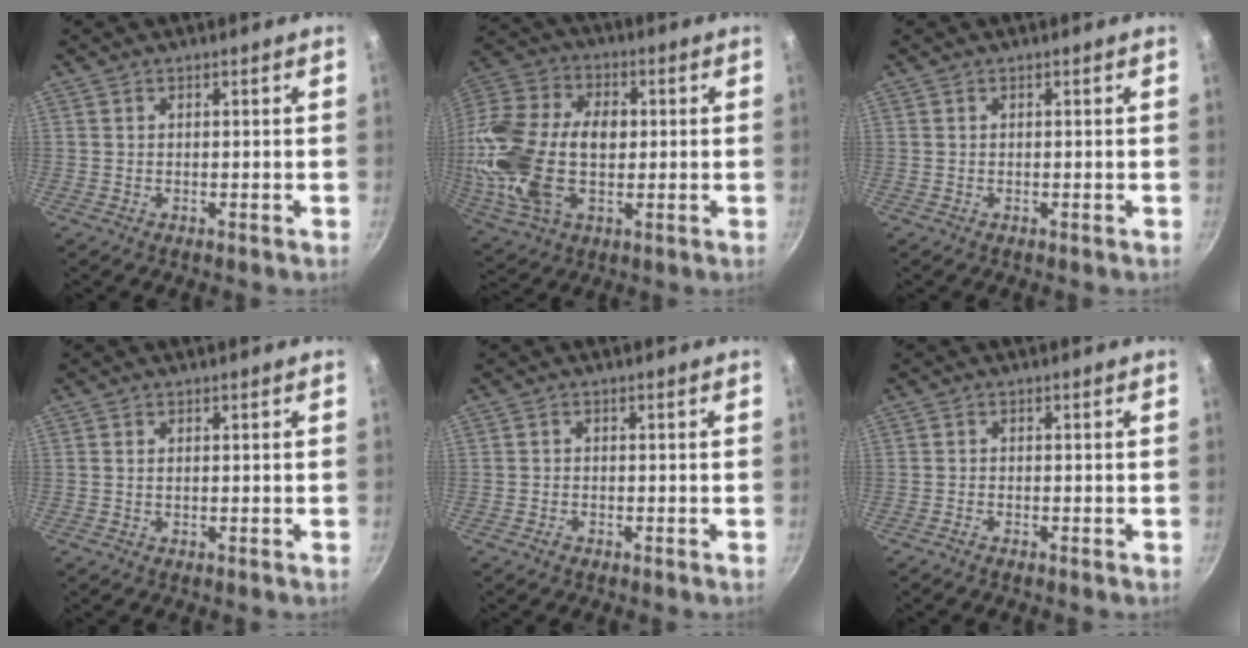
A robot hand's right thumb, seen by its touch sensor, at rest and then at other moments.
{"total": 22.2, "force": [-0.3, 14.0, 17.3], "torque": [-0.340, 0.023, -0.011]}
{"total": 0.0}
{"total": 0.6, "force": [0.2, 0.3, 0.5], "torque": [-0.009, 0.001, 0.003]}
{"total": 1.1, "force": [-0.7, 0.7, 0.3], "torque": [-0.008, 0.005, -0.015]}
{"total": 0.6, "force": [-0.5, 0.1, 0.2], "torque": [-0.011, 0.003, -0.015]}